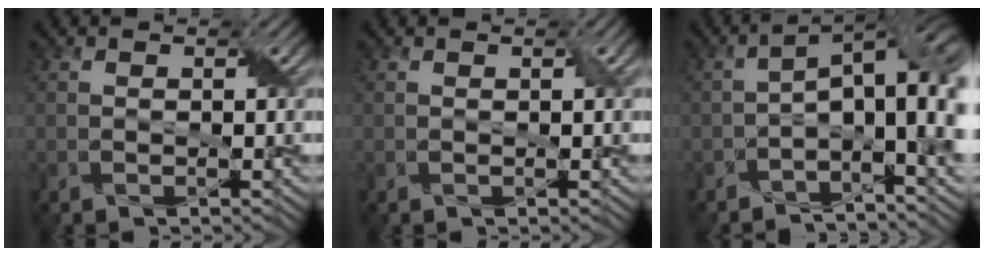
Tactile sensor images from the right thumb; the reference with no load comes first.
{"total": 0.9, "force": [0.2, 0.0, 0.9], "torque": [-0.015, 0.005, 0.002]}
{"total": 9.9, "force": [-1.6, 4.4, 8.7], "torque": [-0.126, 0.004, -0.033]}